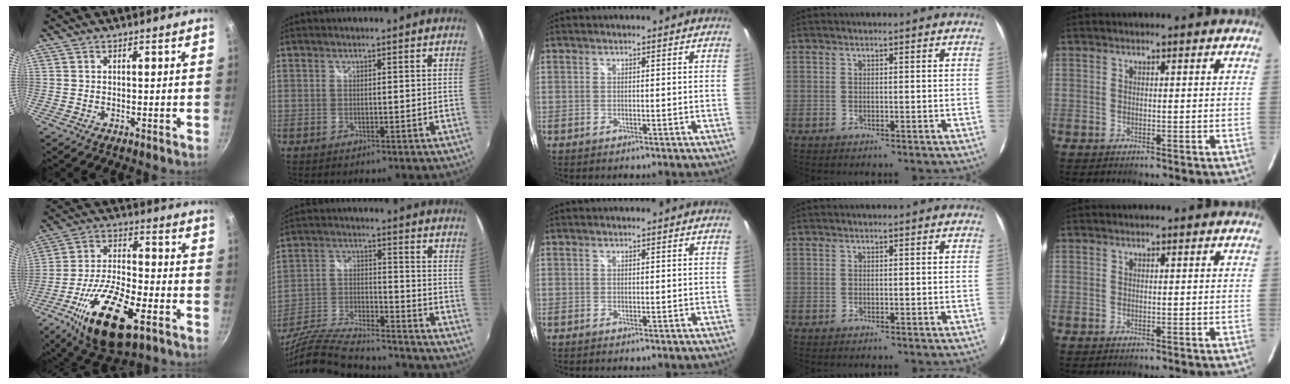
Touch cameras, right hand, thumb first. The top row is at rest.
{"thumb": {"total": 19.7, "force": [-8.8, 7.9, 15.7], "torque": [-0.279, 0.021, -0.156]}, "index": {"total": 21.7, "force": [-18.5, 4.5, 10.3], "torque": [-0.200, -0.036, -0.301]}}